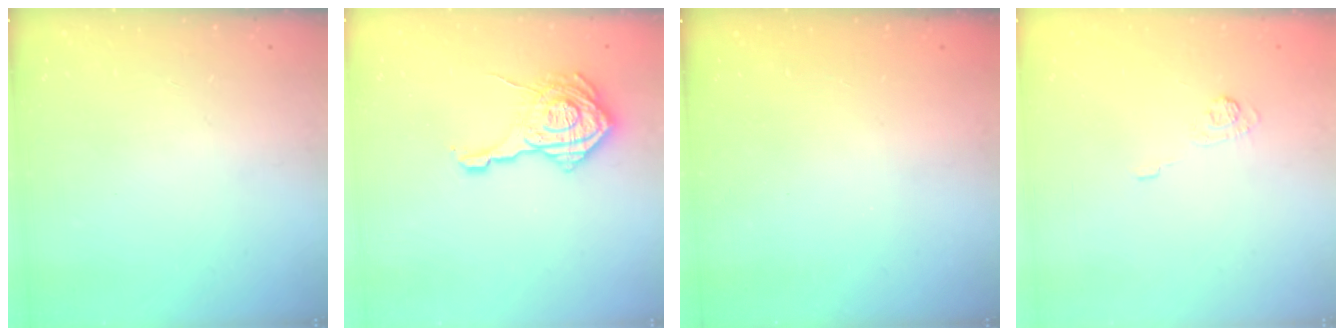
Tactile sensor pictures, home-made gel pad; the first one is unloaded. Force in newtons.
{"total": 18.4, "press": 18.3, "slide": 1.1}
{"total": 2.3, "press": 2.2, "slide": 0.8}
{"total": 3.6, "press": 3.3, "slide": 1.5}